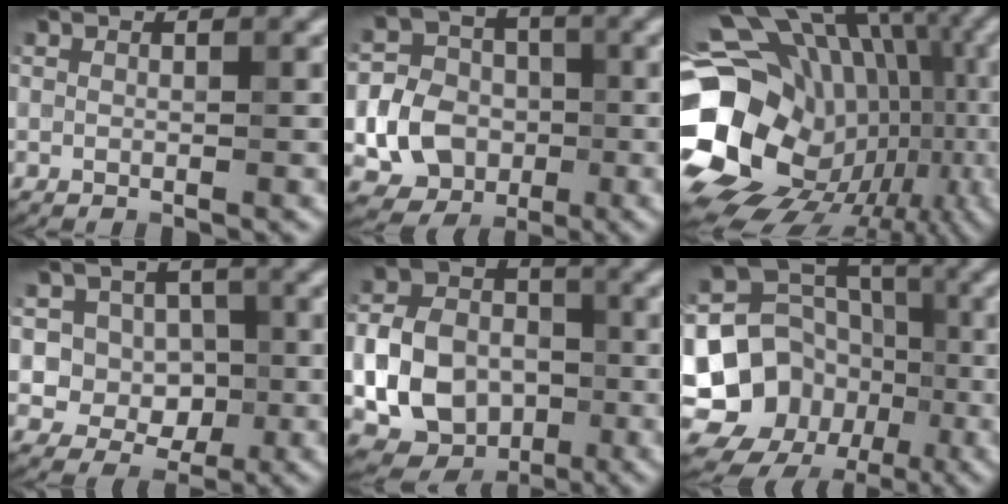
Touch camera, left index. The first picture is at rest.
{"total": 6.6, "force": [-1.6, 5.6, 3.0], "torque": [-0.051, -0.003, -0.037]}
{"total": 20.0, "force": [-2.7, 15.8, 11.9], "torque": [-0.220, 0.008, -0.029]}
{"total": 5.3, "force": [0.4, 4.9, 2.0], "torque": [-0.013, 0.012, -0.007]}
{"total": 9.0, "force": [-2.3, 7.1, 5.1], "torque": [-0.101, -0.011, -0.051]}
{"total": 13.8, "force": [-4.1, 12.3, 4.6], "torque": [-0.099, -0.002, -0.079]}